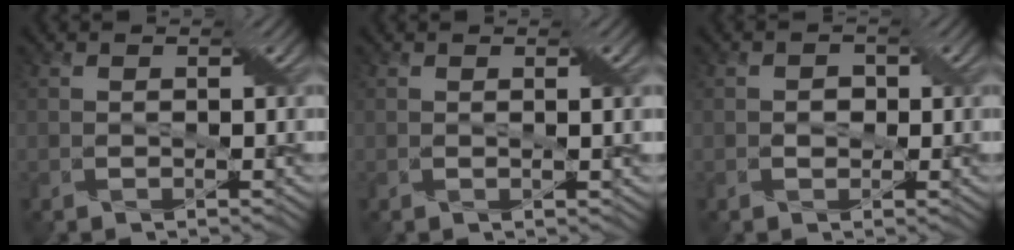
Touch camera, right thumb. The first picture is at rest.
{"total": 1.1, "force": [0.3, -0.2, 1.1], "torque": [-0.016, 0.001, 0.002]}
{"total": 1.2, "force": [-0.2, 1.1, 0.3], "torque": [-0.008, -0.003, -0.005]}